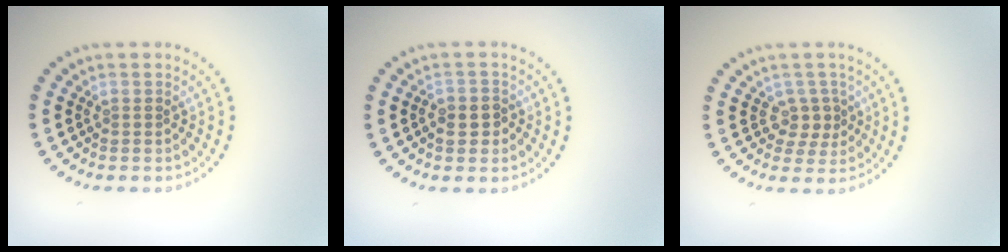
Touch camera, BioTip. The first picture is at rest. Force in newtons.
{"total": 1.7, "press": 1.5, "slide": 0.6}
{"total": 1.8, "press": 1.4, "slide": 1.0}